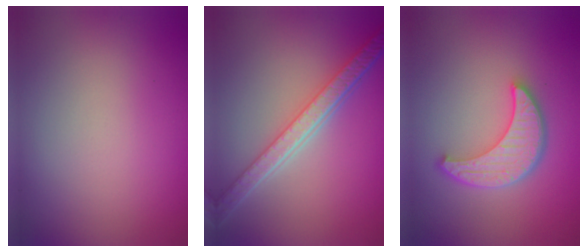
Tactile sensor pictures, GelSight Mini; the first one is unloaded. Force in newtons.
{"total": 5.6, "press": 4.4, "slide": 3.5}
{"total": 5.6, "press": 4.3, "slide": 3.6}